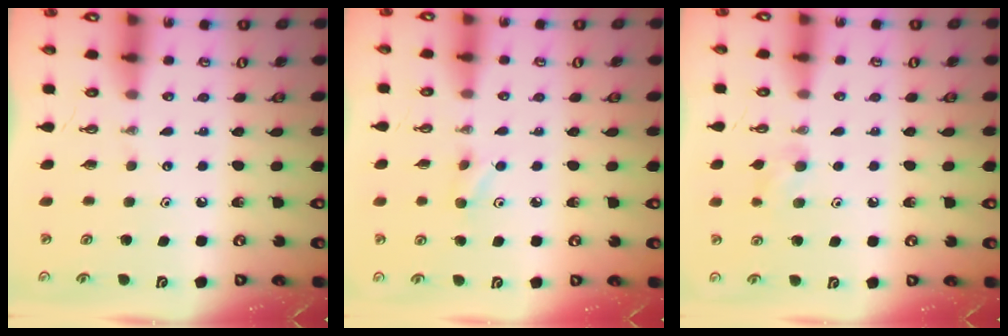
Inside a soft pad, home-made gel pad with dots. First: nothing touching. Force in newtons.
{"total": 4.2, "press": 4.1, "slide": 0.8}
{"total": 7.9, "press": 7.5, "slide": 2.5}